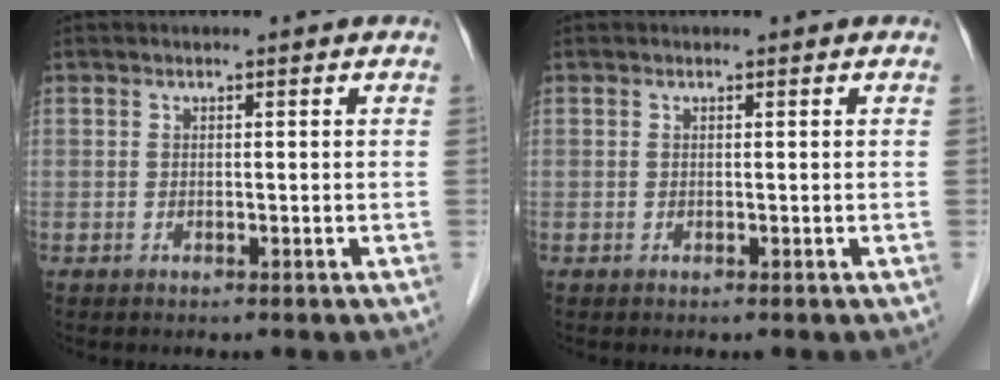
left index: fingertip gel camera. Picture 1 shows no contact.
{"total": 0.0}